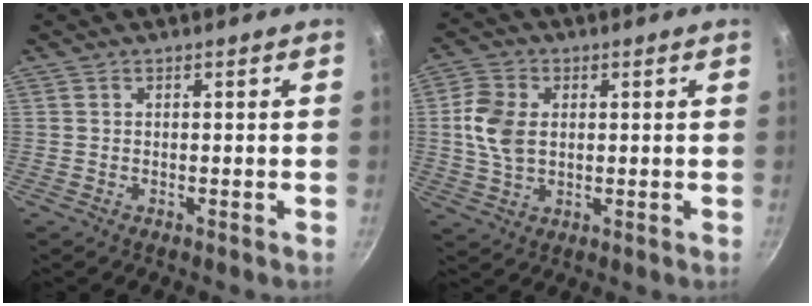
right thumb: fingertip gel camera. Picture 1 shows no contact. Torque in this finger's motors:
{"motor_torque": [-0.51, 0.71, 0.55, -0.30, 0.08]}